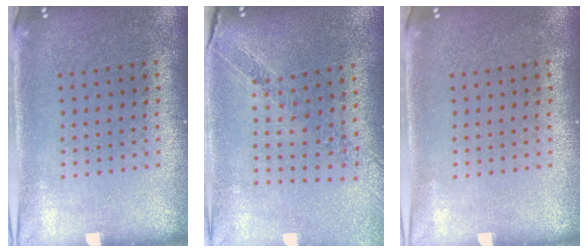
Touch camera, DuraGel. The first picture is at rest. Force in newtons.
{"total": 1.0, "press": 1.0, "slide": 0.0}
{"total": 0.0}